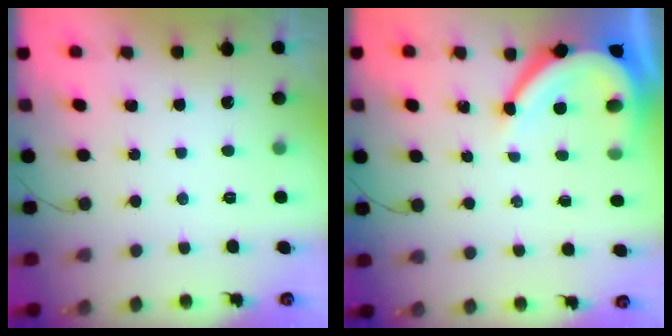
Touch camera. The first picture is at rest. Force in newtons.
{"total": 10.6, "press": 10.5, "slide": 1.3}